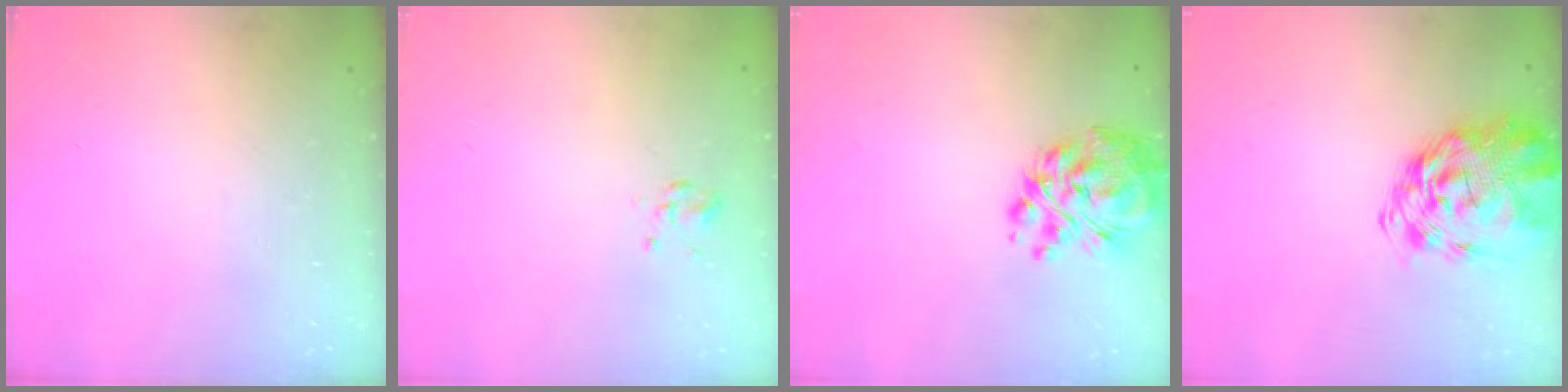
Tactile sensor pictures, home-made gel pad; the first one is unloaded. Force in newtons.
{"total": 2.3, "press": 2.0, "slide": 1.1}
{"total": 12.9, "press": 12.0, "slide": 4.5}
{"total": 6.2, "press": 5.7, "slide": 2.6}